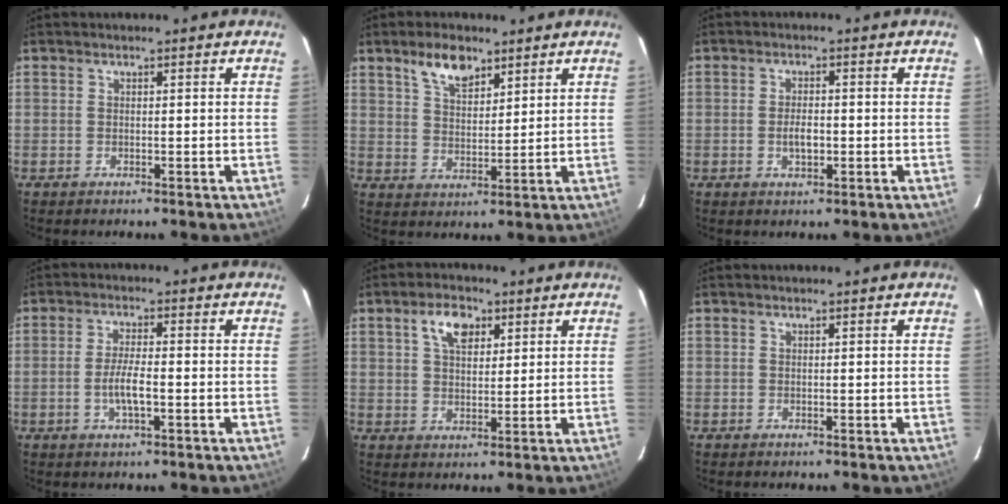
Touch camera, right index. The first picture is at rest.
{"total": 7.0, "force": [4.7, 3.3, 4.0], "torque": [-0.067, 0.007, 0.088]}
{"total": 3.3, "force": [-0.8, 1.6, 2.8], "torque": [-0.052, -0.002, -0.011]}
{"total": 4.9, "force": [-1.5, 1.1, 4.5], "torque": [-0.090, -0.003, -0.028]}
{"total": 6.1, "force": [2.8, 3.5, 4.2], "torque": [-0.070, 0.016, 0.051]}
{"total": 0.0}